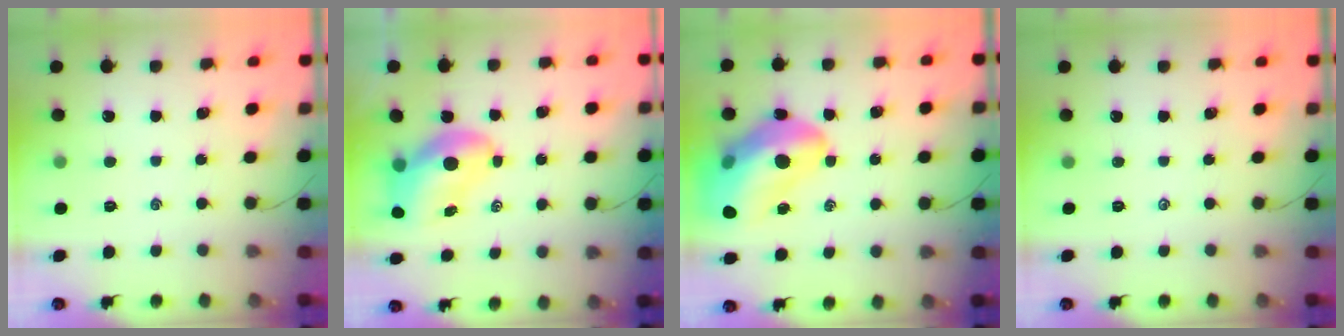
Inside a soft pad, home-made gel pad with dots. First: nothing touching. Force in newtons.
{"total": 8.7, "press": 8.4, "slide": 2.1}
{"total": 22.6, "press": 22.0, "slide": 5.3}
{"total": 0.0}